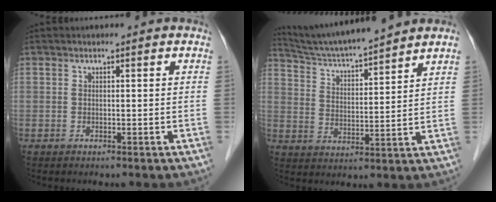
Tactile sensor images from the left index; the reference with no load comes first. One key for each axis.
{"total": 12.3, "fx": 11.4, "fy": -0.3, "fz": 4.4, "tx": -0.084, "ty": 0.013, "tz": 0.197}